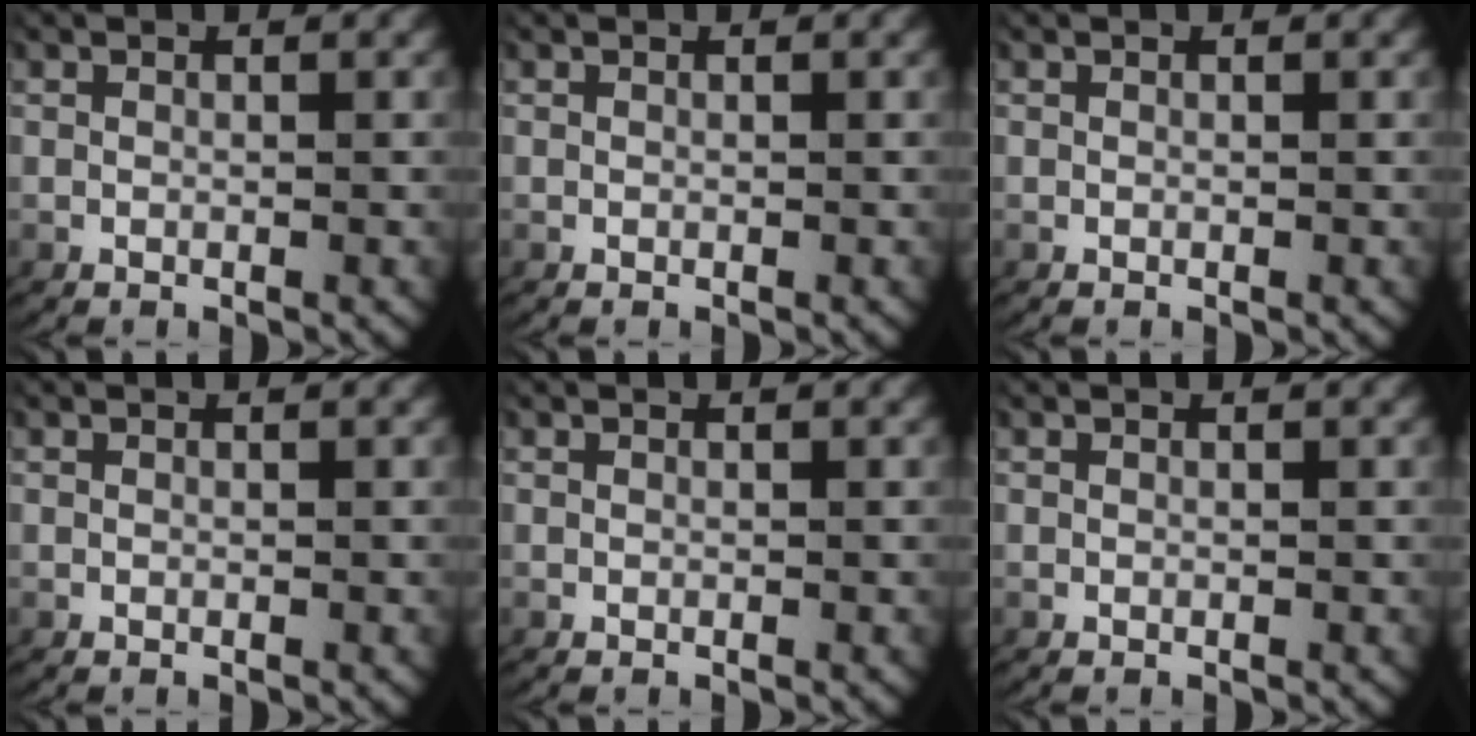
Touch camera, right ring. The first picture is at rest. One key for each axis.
{"total": 0.0}
{"total": 0.0}
{"total": 0.0}
{"total": 0.0}
{"total": 0.0}